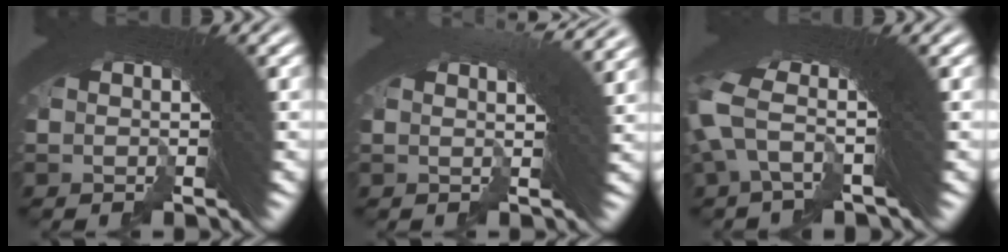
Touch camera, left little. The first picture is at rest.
{"total": 4.7, "force": [3.1, 0.3, 3.5], "torque": [-0.024, 0.021, 0.036]}
{"total": 3.3, "force": [0.8, 0.8, 3.0], "torque": [-0.069, -0.007, 0.016]}